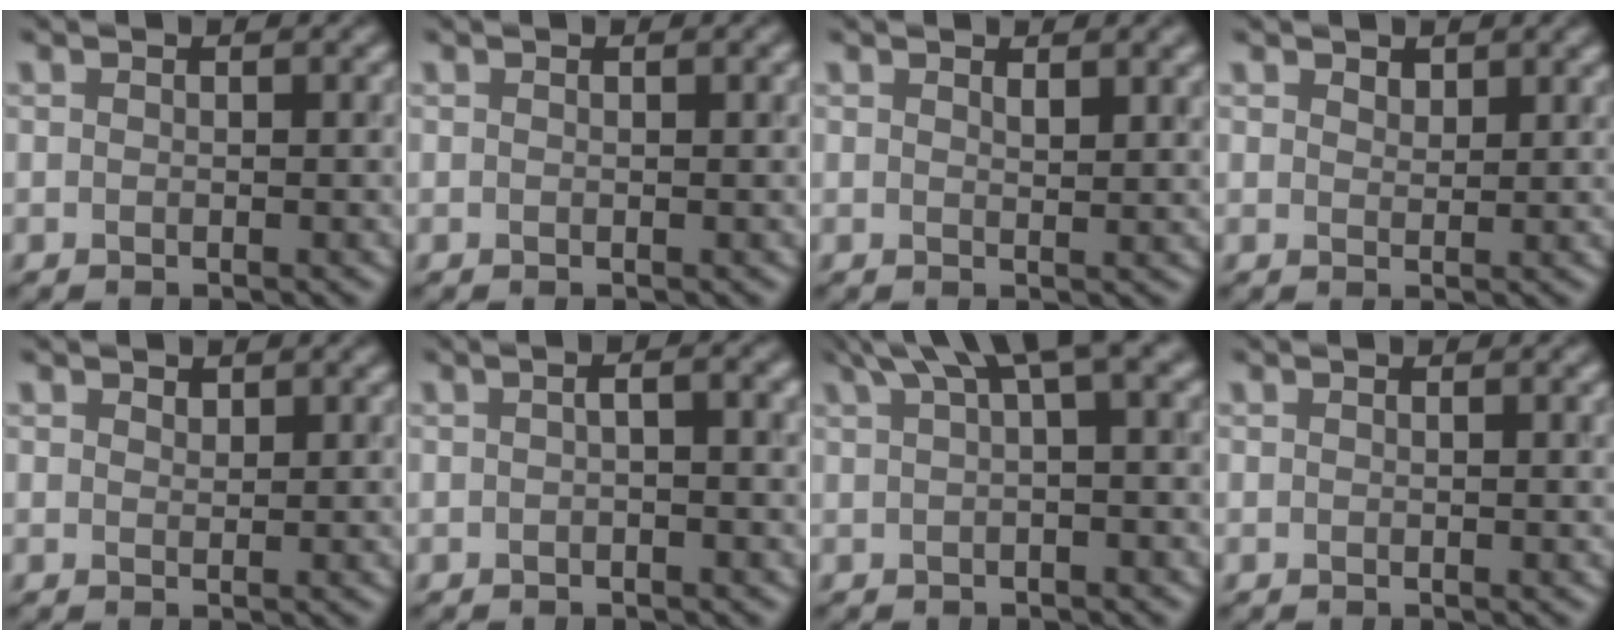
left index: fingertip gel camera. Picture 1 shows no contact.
{"total": 0.7, "force": [0.2, 0.2, 0.6], "torque": [-0.008, 0.001, -0.001]}
{"total": 1.7, "force": [1.0, 0.3, 1.3], "torque": [-0.016, 0.004, 0.015]}
{"total": 1.3, "force": [1.1, 0.6, 0.2], "torque": [-0.004, 0.003, 0.021]}
{"total": 0.9, "force": [0.8, 0.4, 0.1], "torque": [-0.003, 0.003, 0.014]}
{"total": 3.9, "force": [0.7, 1.6, 3.5], "torque": [-0.031, 0.016, -0.009]}
{"total": 5.5, "force": [2.8, 1.0, 4.6], "torque": [-0.054, 0.022, 0.046]}
{"total": 1.4, "force": [0.3, 0.4, 1.3], "torque": [-0.012, 0.007, -0.001]}